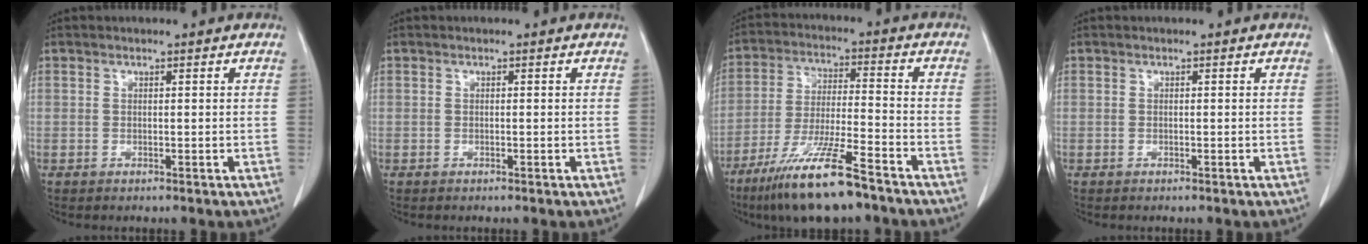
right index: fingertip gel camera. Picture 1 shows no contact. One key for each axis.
{"total": 0.0}
{"total": 13.7, "fx": -9.6, "fy": 1.1, "fz": 9.8, "tx": -0.193, "ty": -0.039, "tz": -0.175}
{"total": 0.0}